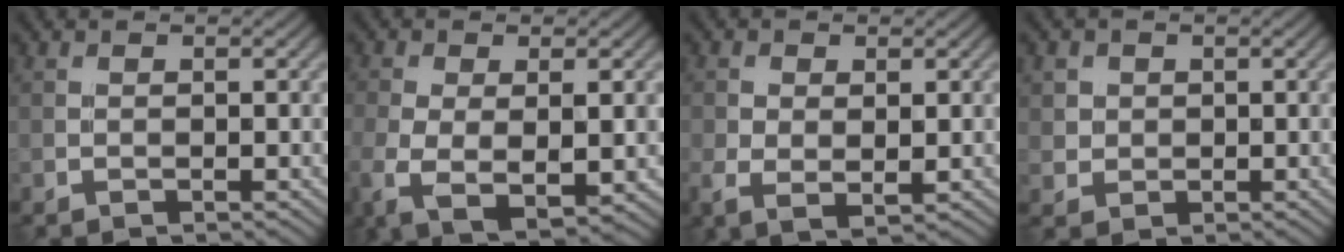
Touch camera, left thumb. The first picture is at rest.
{"total": 7.5, "force": [-1.6, 3.8, 6.3], "torque": [-0.147, -0.029, -0.023]}
{"total": 4.4, "force": [-0.2, 2.7, 3.5], "torque": [-0.080, -0.011, -0.004]}
{"total": 2.9, "force": [0.9, 2.7, 0.7], "torque": [-0.029, -0.009, 0.025]}